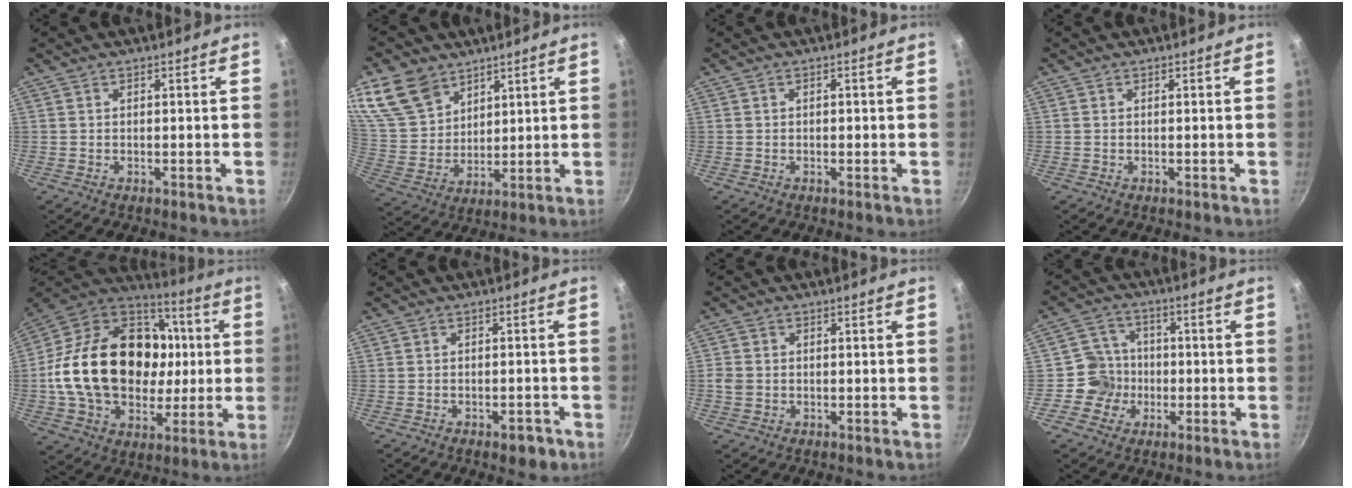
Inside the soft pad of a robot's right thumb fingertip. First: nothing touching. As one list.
[{"total": 14.6, "force": [9.1, 9.8, 5.9], "torque": [-0.101, -0.037, 0.189]}, {"total": 0.5, "force": [-0.1, 0.4, 0.3], "torque": [-0.003, 0.003, 0.000]}, {"total": 0.0}, {"total": 29.9, "force": [1.2, 21.9, 20.4], "torque": [-0.336, 0.031, 0.026]}, {"total": 3.7, "force": [-2.1, 1.9, 2.4], "torque": [-0.018, 0.020, -0.017]}, {"total": 2.7, "force": [-0.4, 2.3, 1.2], "torque": [-0.019, 0.008, -0.008]}, {"total": 6.8, "force": [-1.6, 6.6, 1.0], "torque": [0.019, 0.023, -0.043]}]